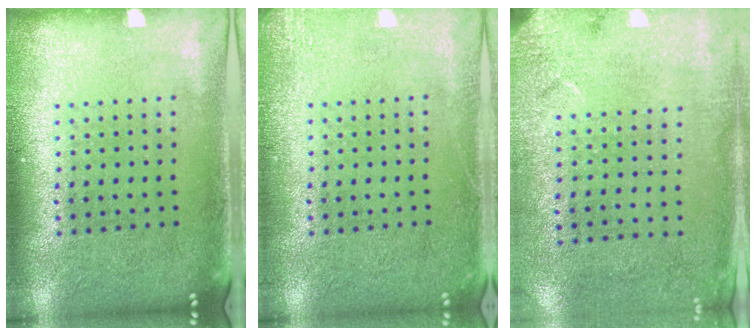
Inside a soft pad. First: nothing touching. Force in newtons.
{"total": 1.9, "press": 1.9, "slide": 0.3}
{"total": 2.6, "press": 2.1, "slide": 1.6}